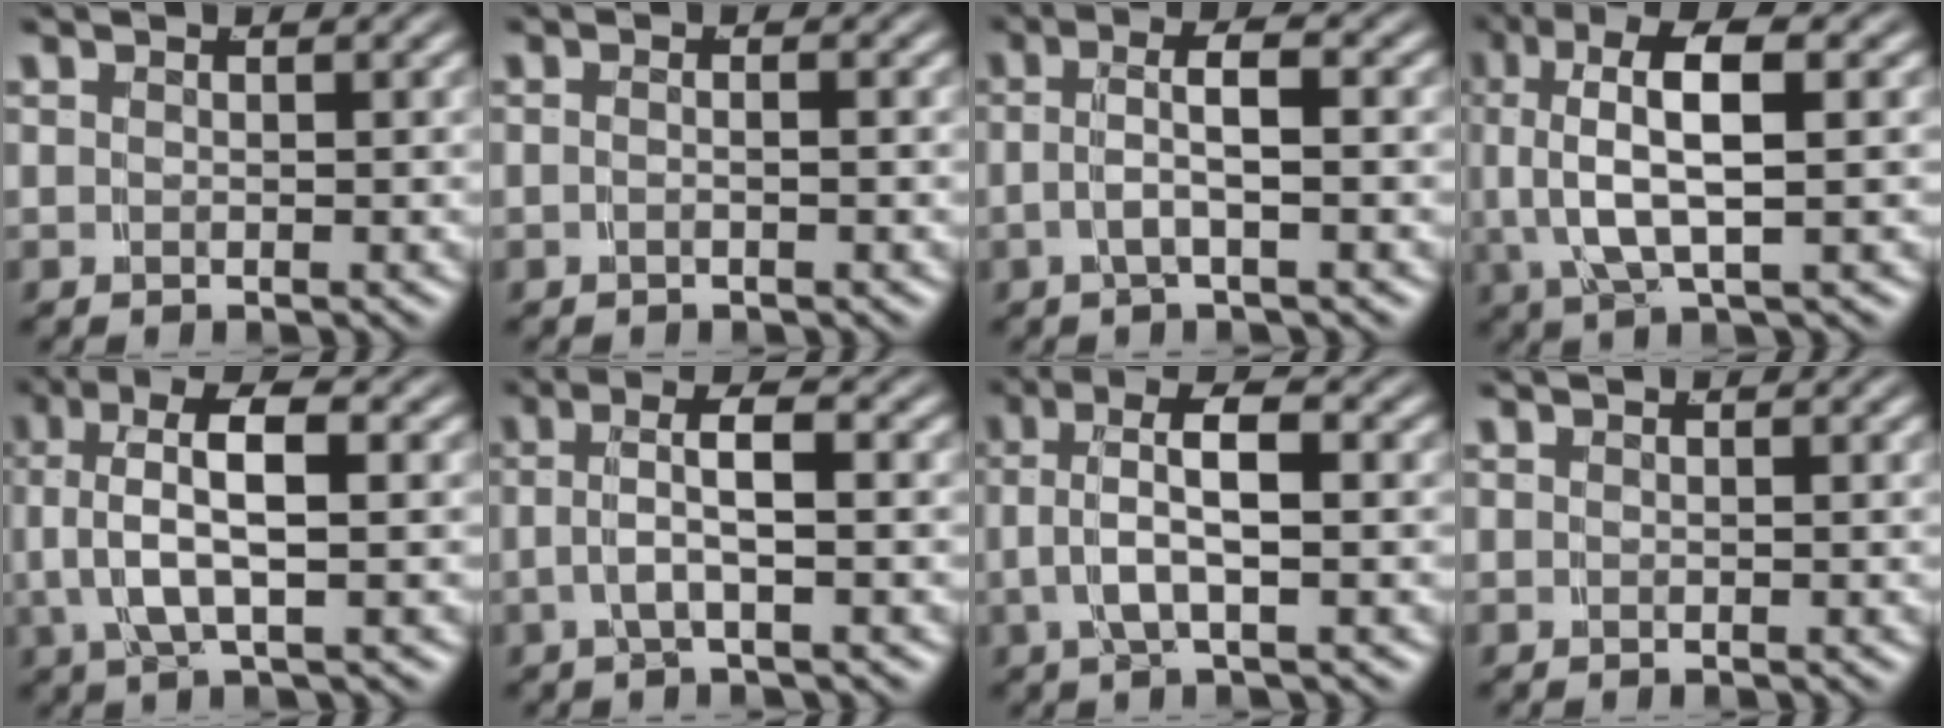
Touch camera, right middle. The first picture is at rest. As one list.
[{"total": 0.9, "force": [-0.5, 0.2, 0.7], "torque": [-0.012, 0.004, -0.012]}, {"total": 3.3, "force": [-0.4, 1.2, 3.1], "torque": [-0.054, 0.009, -0.014]}, {"total": 8.4, "force": [1.6, 4.4, 7.0], "torque": [-0.147, -0.007, 0.025]}, {"total": 7.2, "force": [1.5, 3.8, 5.9], "torque": [-0.118, 0.005, 0.017]}, {"total": 4.1, "force": [0.1, 1.9, 3.7], "torque": [-0.064, 0.012, -0.007]}, {"total": 5.9, "force": [1.1, 3.1, 4.9], "torque": [-0.088, 0.014, 0.007]}, {"total": 0.0}]